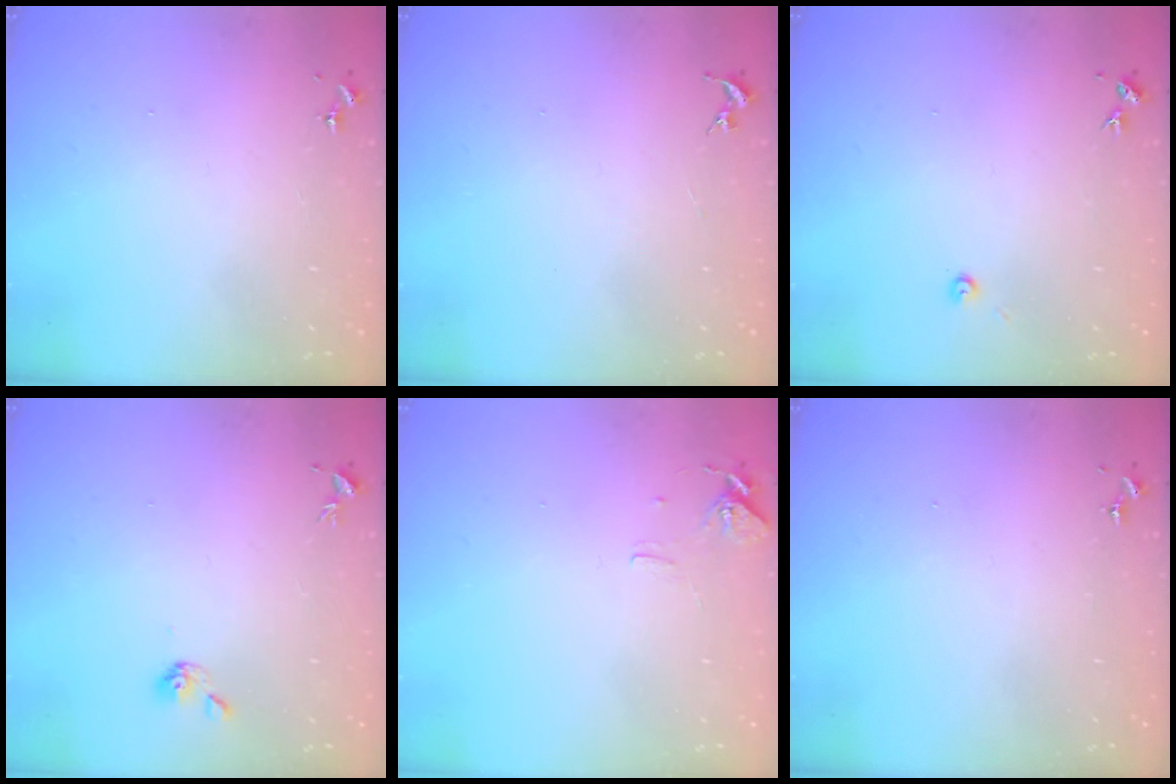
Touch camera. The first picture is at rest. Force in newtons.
{"total": 0.0}
{"total": 2.7, "press": 2.7, "slide": 0.2}
{"total": 4.7, "press": 4.5, "slide": 1.3}
{"total": 7.4, "press": 7.4, "slide": 0.6}
{"total": 0.0}